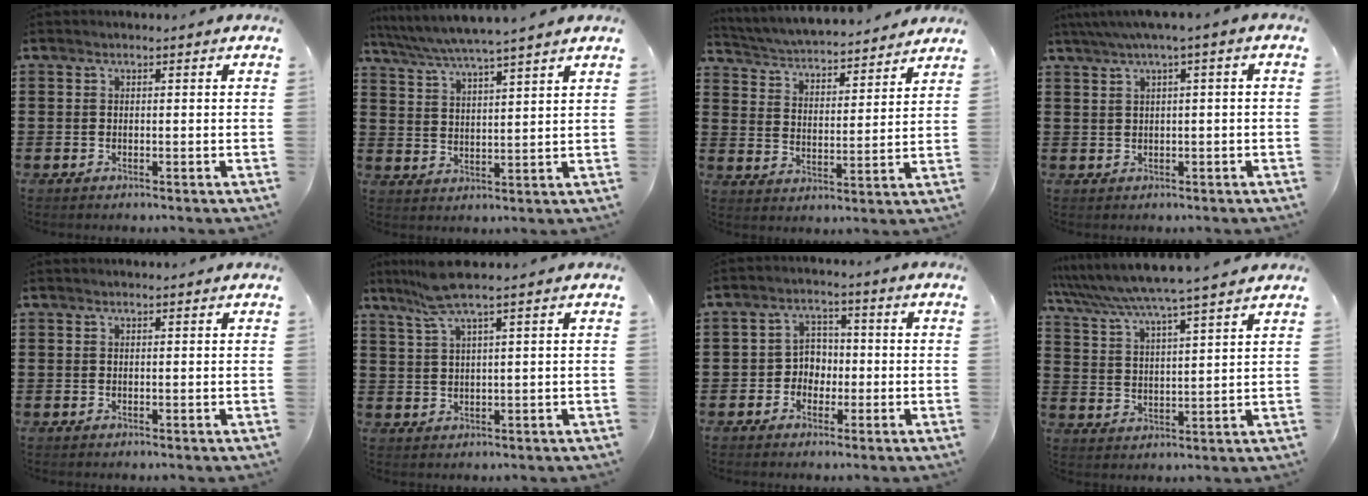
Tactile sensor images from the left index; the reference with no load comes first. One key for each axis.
{"total": 4.6, "fx": 4.3, "fy": -0.8, "fz": 1.6, "tx": -0.047, "ty": -0.027, "tz": 0.071}
{"total": 4.1, "fx": 4.1, "fy": -0.2, "fz": 0.4, "tx": -0.032, "ty": -0.036, "tz": 0.064}
{"total": 2.2, "fx": 0.0, "fy": 0.0, "fz": 2.2, "tx": -0.039, "ty": -0.002, "tz": -0.001}
{"total": 0.0}
{"total": 5.3, "fx": 3.7, "fy": 0.0, "fz": 3.8, "tx": -0.085, "ty": 0.000, "tz": 0.067}
{"total": 3.9, "fx": -1.3, "fy": 3.5, "fz": 1.3, "tx": -0.037, "ty": 0.011, "tz": -0.031}
{"total": 5.7, "fx": 5.2, "fy": -1.0, "fz": 2.1, "tx": -0.065, "ty": -0.038, "tz": 0.084}